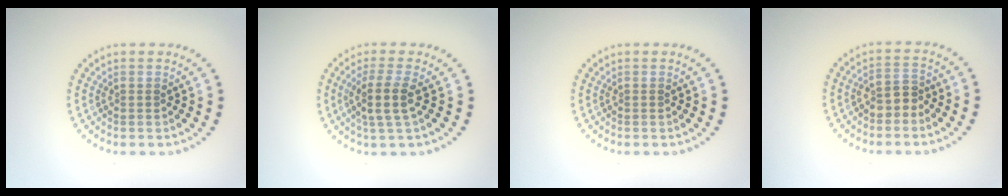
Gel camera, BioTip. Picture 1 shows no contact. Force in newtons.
{"total": 2.7, "press": 2.3, "slide": 1.5}
{"total": 0.0}
{"total": 2.1, "press": 1.9, "slide": 0.9}